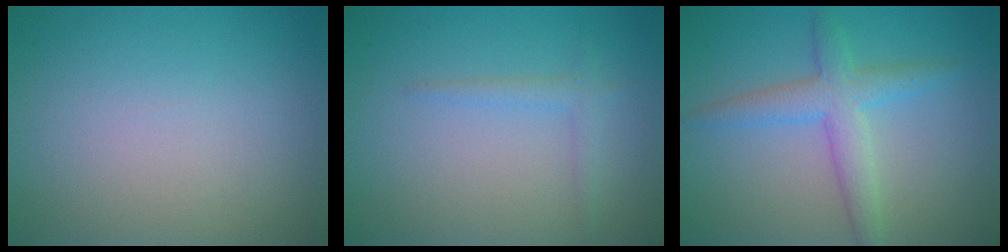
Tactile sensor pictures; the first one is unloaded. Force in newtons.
{"total": 1.3, "press": 1.3, "slide": 0.1}
{"total": 3.7, "press": 3.7, "slide": 0.0}